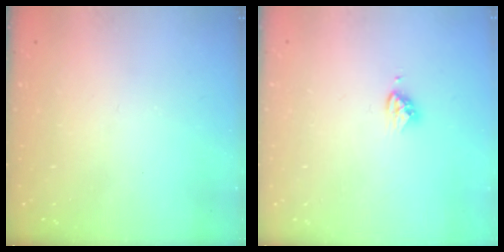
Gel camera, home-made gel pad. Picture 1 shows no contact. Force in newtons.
{"total": 3.6, "press": 3.5, "slide": 0.7}